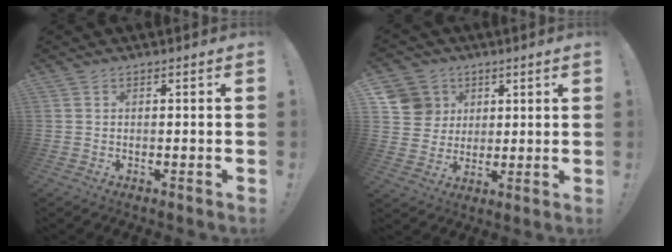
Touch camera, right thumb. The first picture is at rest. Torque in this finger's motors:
{"motor_torque": [0.04, 0.83, 0.17, -0.29, 0.00]}